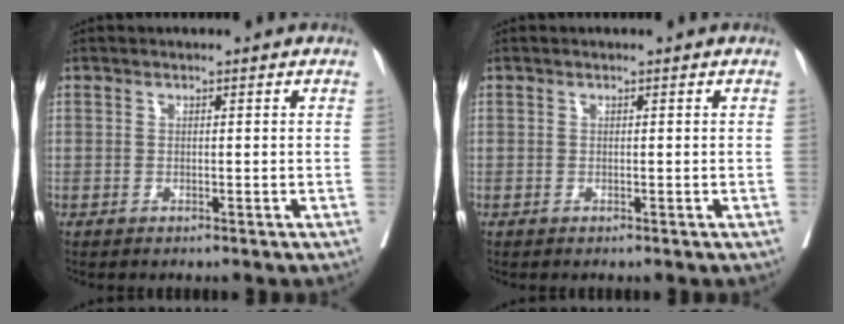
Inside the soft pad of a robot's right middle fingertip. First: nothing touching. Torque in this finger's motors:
{"motor_torque": [0.00, 0.00, 0.00, 0.00]}